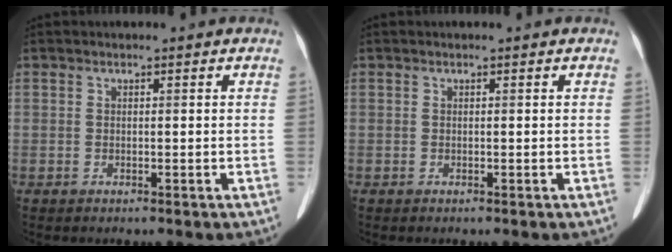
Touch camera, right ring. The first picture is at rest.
{"total": 0.0}